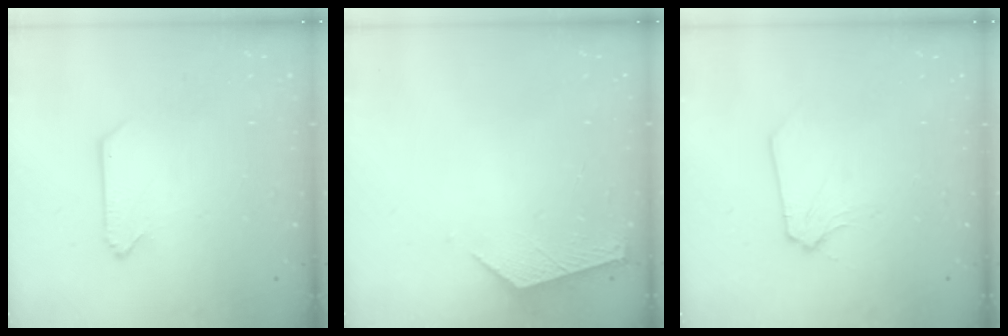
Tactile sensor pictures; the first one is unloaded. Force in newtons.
{"total": 2.4, "press": 2.4, "slide": 0.3}
{"total": 0.6, "press": 0.6, "slide": 0.1}